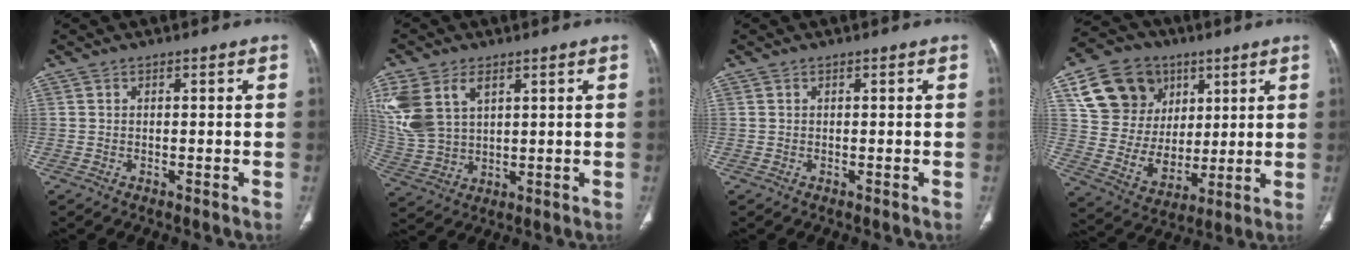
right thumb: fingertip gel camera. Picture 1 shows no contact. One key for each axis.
{"total": 12.3, "fx": 5.0, "fy": 7.6, "fz": 8.2, "tx": -0.186, "ty": -0.003, "tz": 0.115}
{"total": 0.0}
{"total": 18.8, "fx": 7.7, "fy": 15.4, "fz": 7.6, "tx": -0.104, "ty": -0.006, "tz": 0.151}